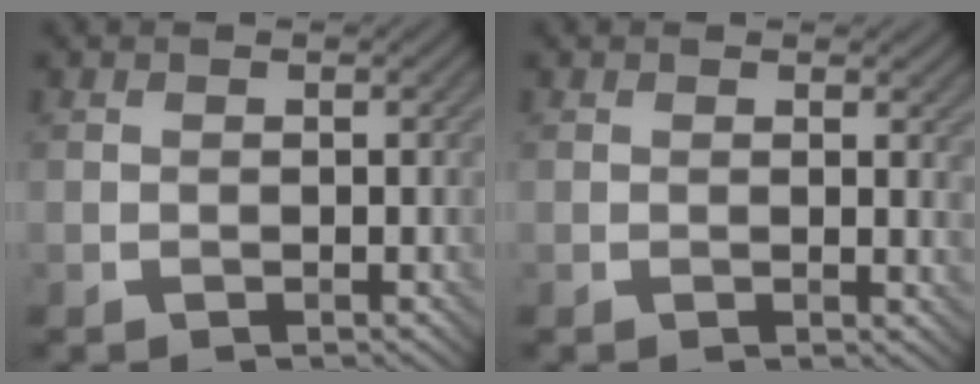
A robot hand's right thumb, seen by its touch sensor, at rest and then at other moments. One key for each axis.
{"total": 1.4, "fx": 0.6, "fy": 0.3, "fz": 1.2, "tx": -0.017, "ty": -0.005, "tz": 0.008}